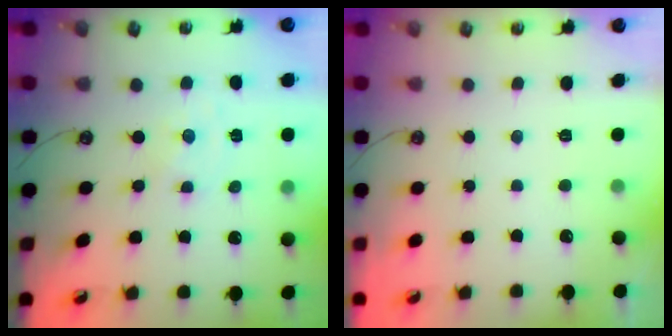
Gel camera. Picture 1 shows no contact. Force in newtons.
{"total": 0.0}